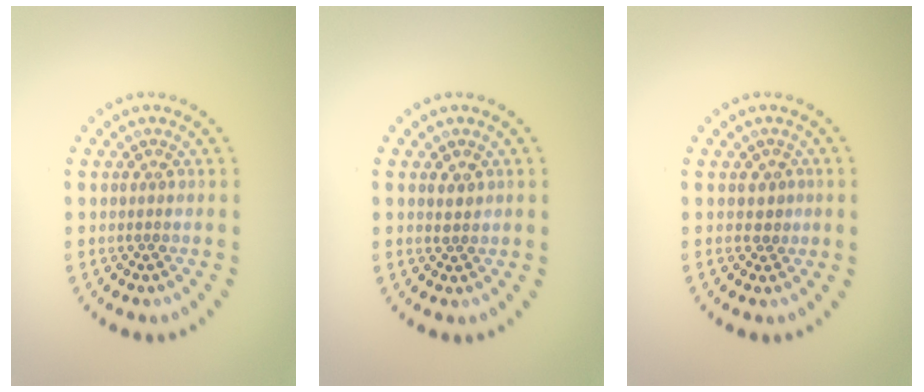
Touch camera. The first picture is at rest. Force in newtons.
{"total": 1.2, "press": 1.0, "slide": 0.6}
{"total": 1.1, "press": 1.0, "slide": 0.5}